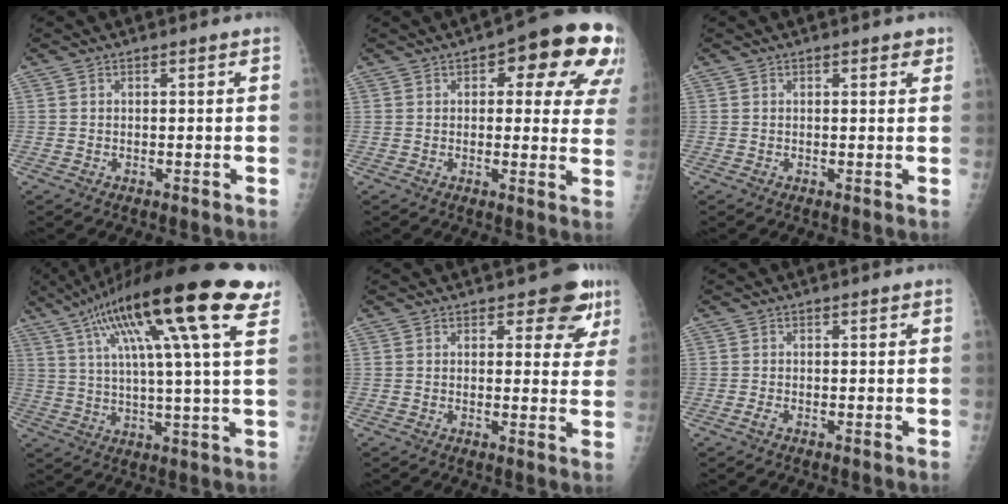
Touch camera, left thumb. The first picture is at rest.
{"total": 16.8, "force": [7.4, 7.1, 13.3], "torque": [-0.109, -0.009, 0.080]}
{"total": 1.6, "force": [1.0, 0.8, 1.0], "torque": [0.002, -0.003, 0.009]}
{"total": 25.2, "force": [13.0, 4.1, 21.2], "torque": [-0.342, 0.004, 0.198]}
{"total": 7.2, "force": [4.5, 3.6, 4.3], "torque": [-0.013, -0.021, 0.048]}
{"total": 0.8, "force": [-0.4, 0.3, 0.6], "torque": [-0.015, -0.002, -0.008]}